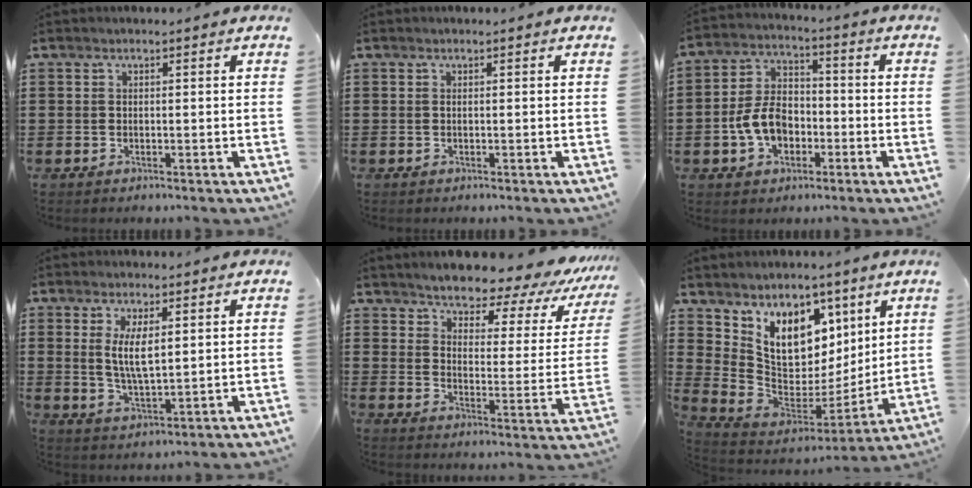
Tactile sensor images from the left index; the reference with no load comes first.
{"total": 0.0}
{"total": 8.1, "force": [-2.6, 5.7, 5.2], "torque": [-0.135, 0.008, -0.057]}
{"total": 5.5, "force": [1.5, 1.9, 4.9], "torque": [-0.093, 0.000, 0.023]}
{"total": 6.0, "force": [5.6, 1.0, 1.7], "torque": [-0.056, -0.049, 0.092]}
{"total": 10.1, "force": [5.8, 6.9, 4.4], "torque": [-0.117, -0.045, 0.117]}